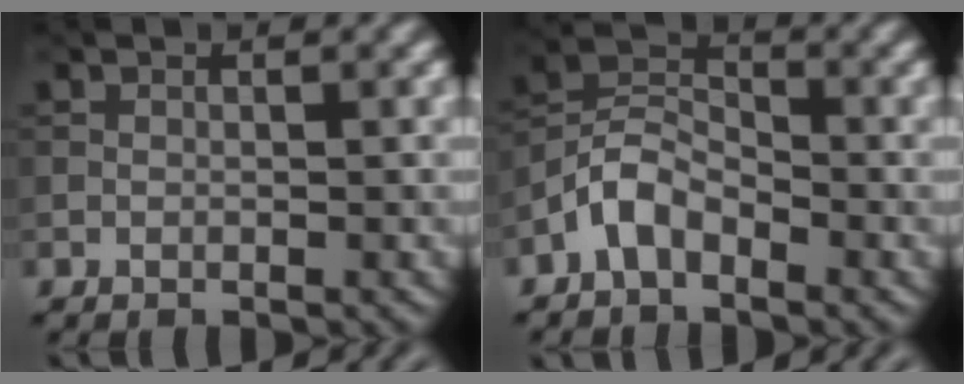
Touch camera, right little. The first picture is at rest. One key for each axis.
{"total": 3.7, "fx": -2.4, "fy": 2.0, "fz": 2.0, "tx": -0.039, "ty": 0.013, "tz": -0.061}